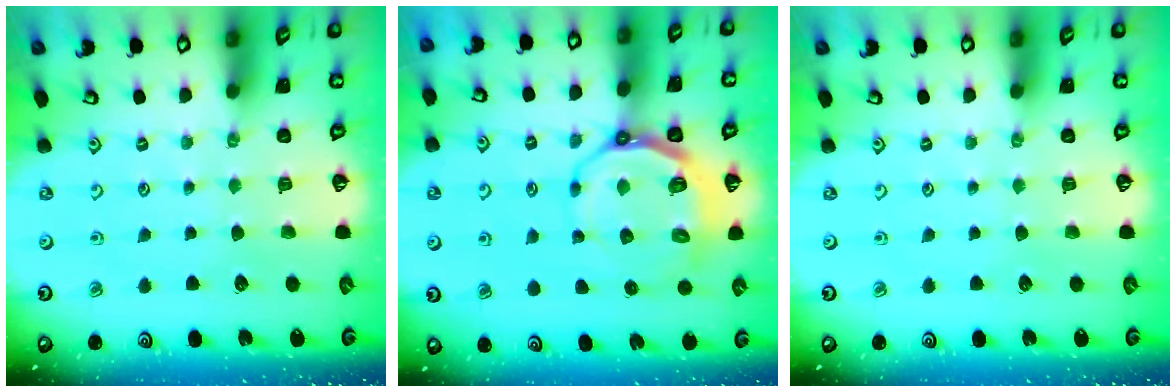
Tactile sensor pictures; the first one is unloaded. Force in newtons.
{"total": 9.1, "press": 8.4, "slide": 3.5}
{"total": 0.0}